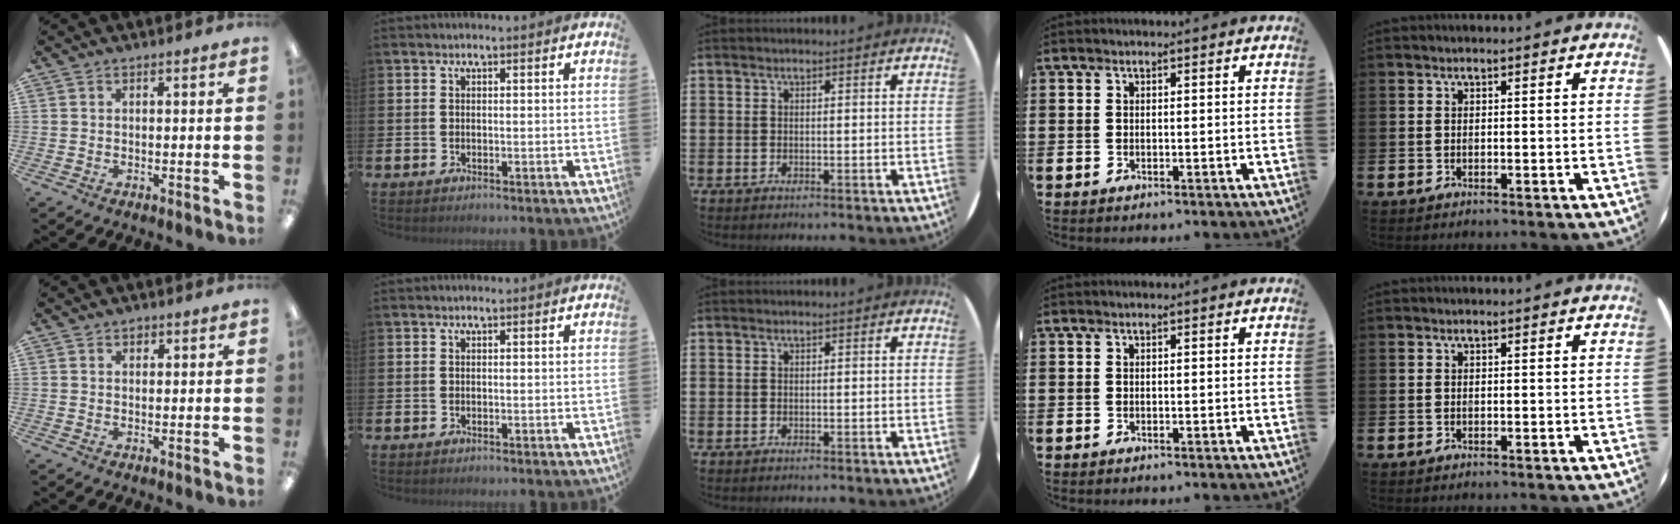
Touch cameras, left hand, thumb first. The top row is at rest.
{"thumb": {"total": 1.3, "force": [0.8, 0.8, 0.6], "torque": [-0.005, -0.003, 0.013]}}